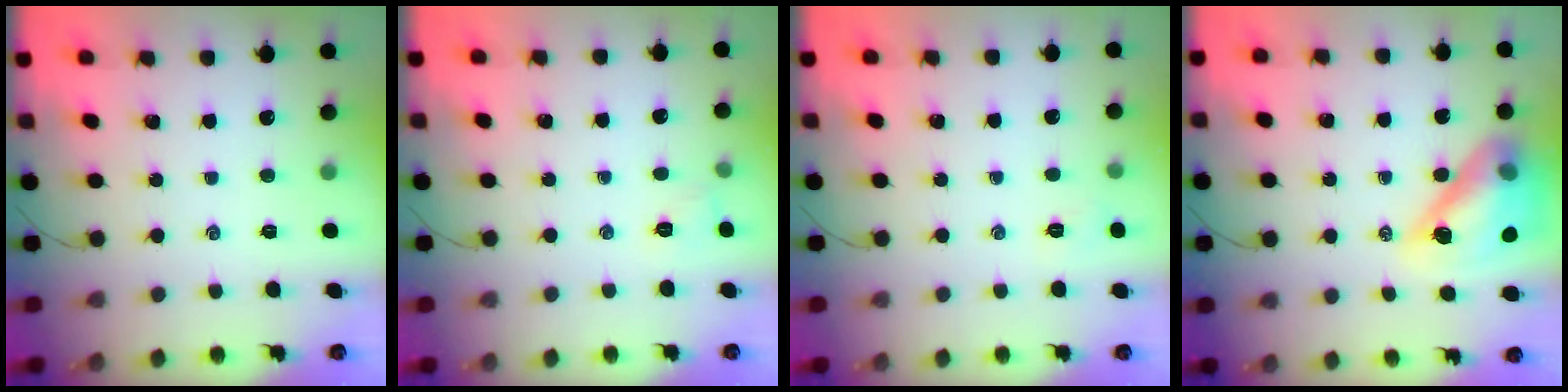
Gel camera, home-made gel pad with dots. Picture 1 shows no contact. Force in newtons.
{"total": 4.8, "press": 4.5, "slide": 1.5}
{"total": 4.0, "press": 3.9, "slide": 1.2}
{"total": 17.3, "press": 16.6, "slide": 4.9}